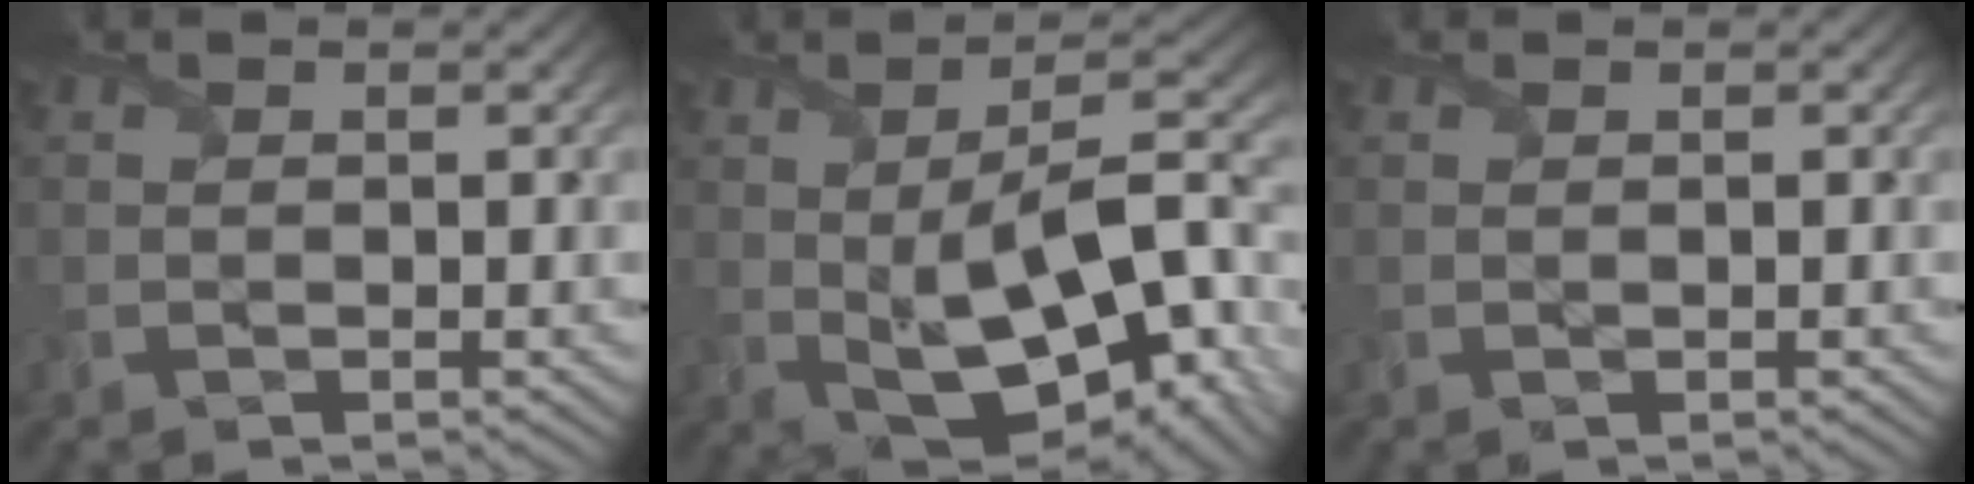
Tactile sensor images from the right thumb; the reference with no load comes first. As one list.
[{"total": 17.3, "force": [-2.0, 7.8, 15.3], "torque": [-0.232, 0.003, -0.026]}, {"total": 0.0}]